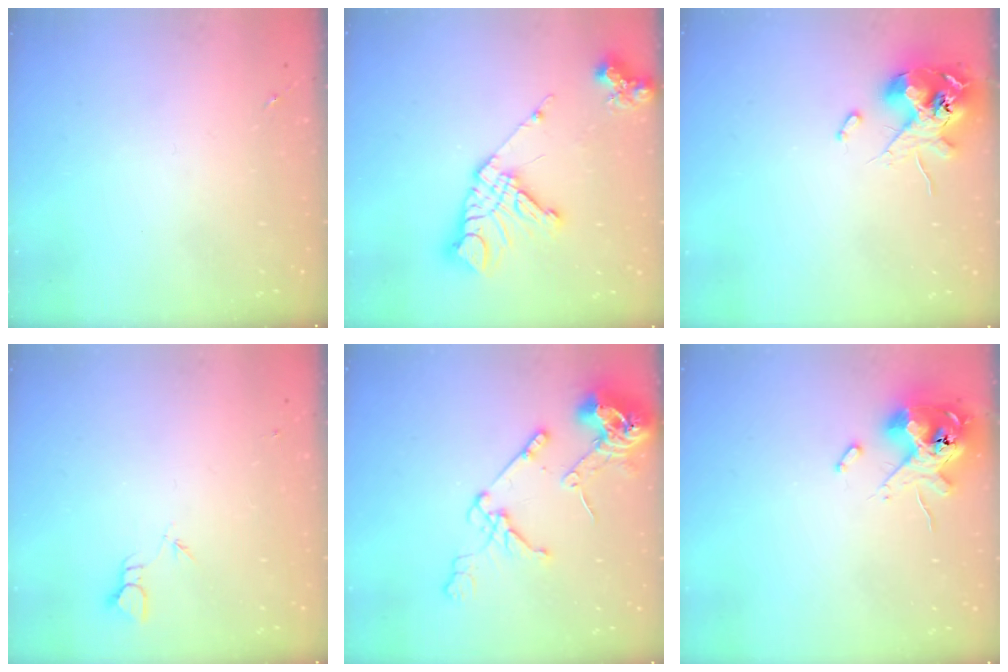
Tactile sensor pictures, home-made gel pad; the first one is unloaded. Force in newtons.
{"total": 16.4, "press": 16.3, "slide": 1.9}
{"total": 12.4, "press": 12.2, "slide": 2.2}
{"total": 2.3, "press": 2.3, "slide": 0.1}
{"total": 15.7, "press": 15.6, "slide": 2.0}
{"total": 14.6, "press": 14.4, "slide": 2.8}